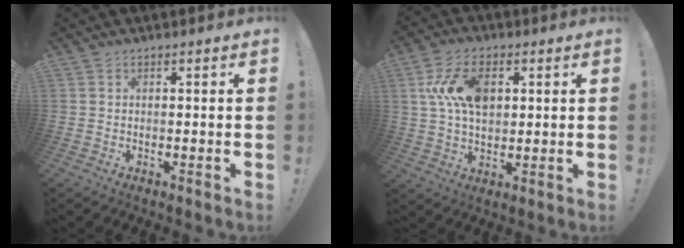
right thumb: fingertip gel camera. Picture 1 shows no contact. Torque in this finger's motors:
{"motor_torque": [-0.01, 0.69, 0.39, 0.81, 0.29]}